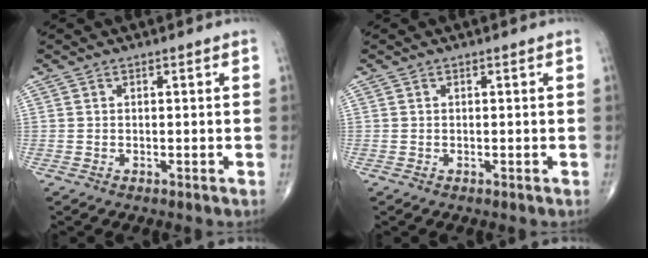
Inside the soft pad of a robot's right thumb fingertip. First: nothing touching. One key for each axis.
{"total": 0.0}